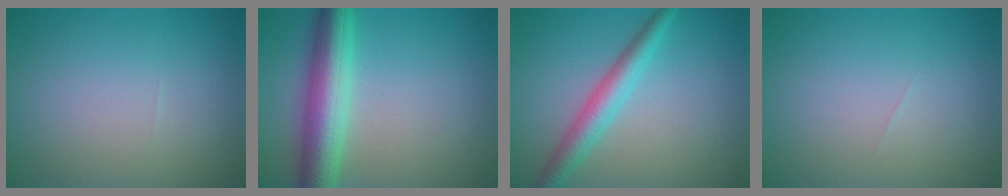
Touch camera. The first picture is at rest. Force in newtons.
{"total": 6.8, "press": 6.8, "slide": 0.1}
{"total": 3.6, "press": 3.6, "slide": 0.1}
{"total": 0.0}